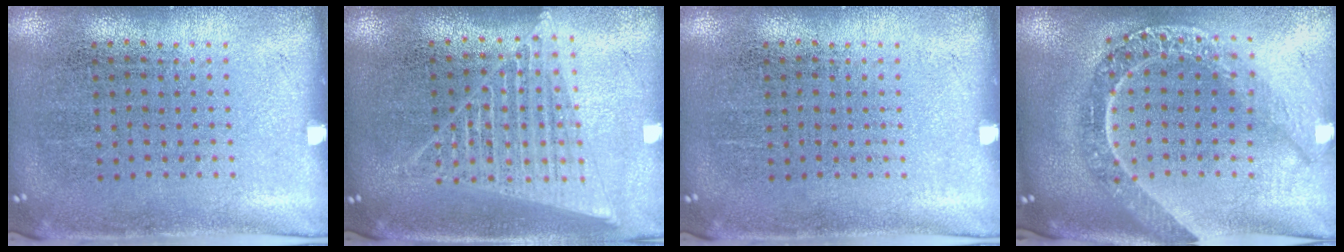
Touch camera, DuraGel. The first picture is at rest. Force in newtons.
{"total": 1.9, "press": 1.7, "slide": 0.8}
{"total": 0.0}
{"total": 2.5, "press": 2.0, "slide": 1.5}